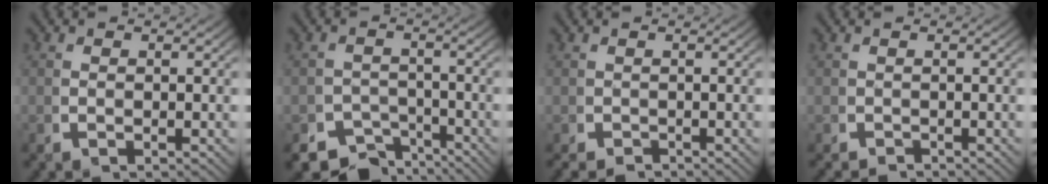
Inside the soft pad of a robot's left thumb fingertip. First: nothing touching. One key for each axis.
{"total": 6.6, "fx": -5.7, "fy": 3.2, "fz": 1.1, "tx": 0.005, "ty": -0.033, "tz": -0.093}
{"total": 1.8, "fx": -1.7, "fy": 0.4, "fz": -0.4, "tx": 0.019, "ty": -0.009, "tz": -0.024}
{"total": 1.4, "fx": -1.3, "fy": 0.1, "fz": -0.6, "tx": 0.018, "ty": -0.006, "tz": -0.018}